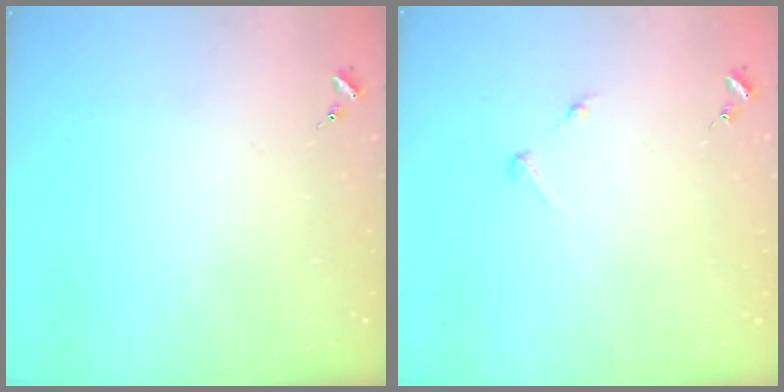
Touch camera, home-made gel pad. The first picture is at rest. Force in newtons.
{"total": 2.7, "press": 2.7, "slide": 0.3}